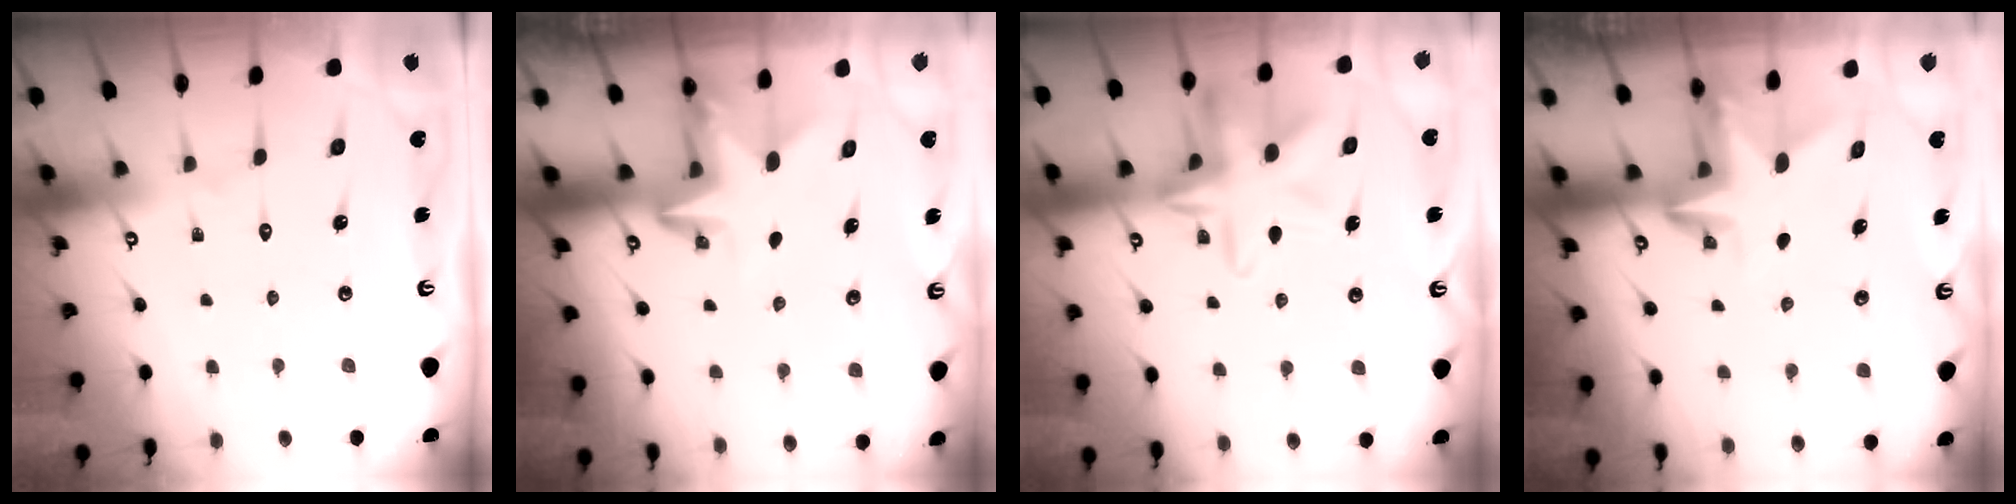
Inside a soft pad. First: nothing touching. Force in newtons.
{"total": 3.4, "press": 3.4, "slide": 0.1}
{"total": 13.2, "press": 13.1, "slide": 1.3}
{"total": 2.9, "press": 2.9, "slide": 0.2}